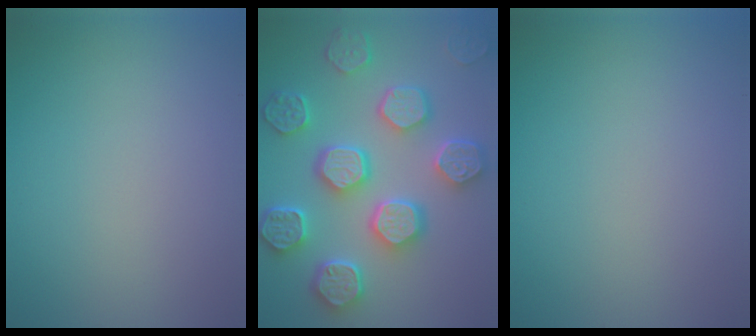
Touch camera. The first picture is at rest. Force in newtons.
{"total": 7.4, "press": 6.6, "slide": 3.4}
{"total": 0.0}